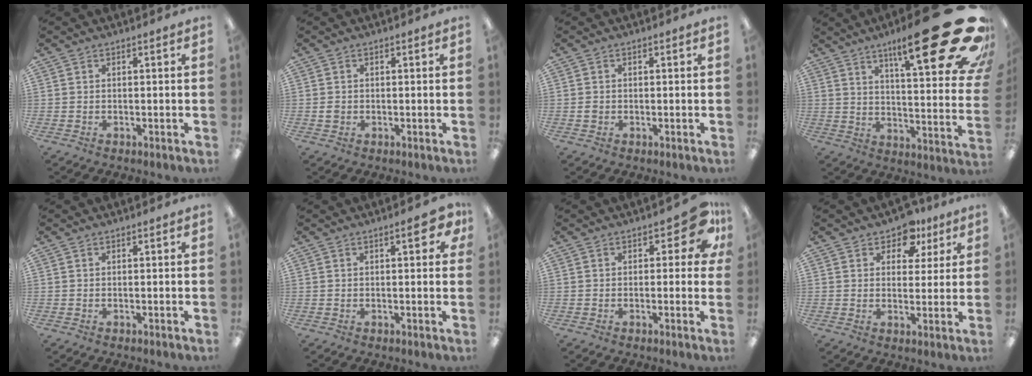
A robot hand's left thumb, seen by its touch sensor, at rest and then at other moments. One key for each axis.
{"total": 1.5, "fx": 0.1, "fy": 1.4, "fz": 0.5, "tx": -0.011, "ty": 0.006, "tz": 0.000}
{"total": 1.1, "fx": 0.0, "fy": 1.0, "fz": 0.4, "tx": -0.007, "ty": 0.006, "tz": -0.002}
{"total": 28.0, "fx": 16.3, "fy": 6.7, "fz": 21.8, "tx": -0.303, "ty": -0.115, "tz": 0.259}
{"total": 0.0}
{"total": 5.1, "fx": 2.3, "fy": 1.9, "fz": 4.2, "tx": -0.053, "ty": -0.006, "tz": 0.032}
{"total": 7.5, "fx": 3.2, "fy": 3.5, "fz": 5.8, "tx": -0.071, "ty": -0.006, "tz": 0.053}
{"total": 8.1, "fx": 5.5, "fy": 5.0, "fz": 3.2, "tx": -0.038, "ty": -0.027, "tz": 0.095}